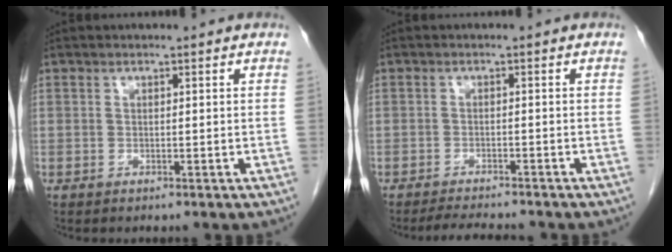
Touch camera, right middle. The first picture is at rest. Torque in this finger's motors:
{"motor_torque": [0.05, -0.04, 0.00, 0.00]}